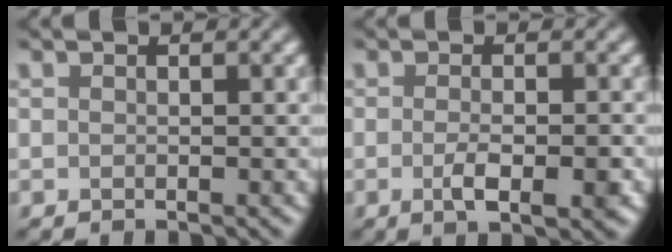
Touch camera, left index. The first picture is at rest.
{"total": 3.6, "force": [-1.1, 1.0, 3.3], "torque": [-0.059, -0.007, -0.018]}